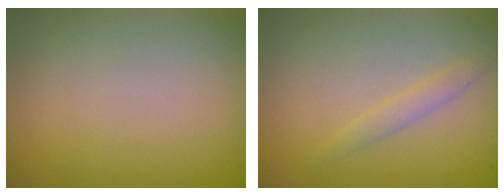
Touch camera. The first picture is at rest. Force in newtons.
{"total": 1.2, "press": 1.2, "slide": 0.1}